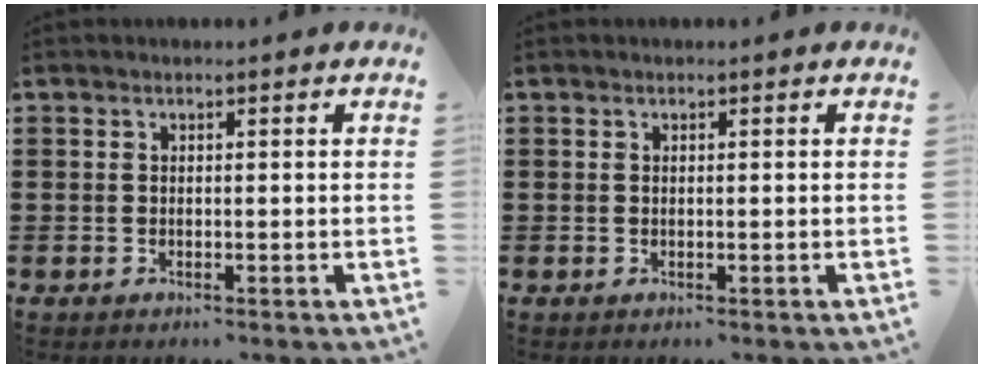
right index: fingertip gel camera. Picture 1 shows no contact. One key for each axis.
{"total": 0.0}